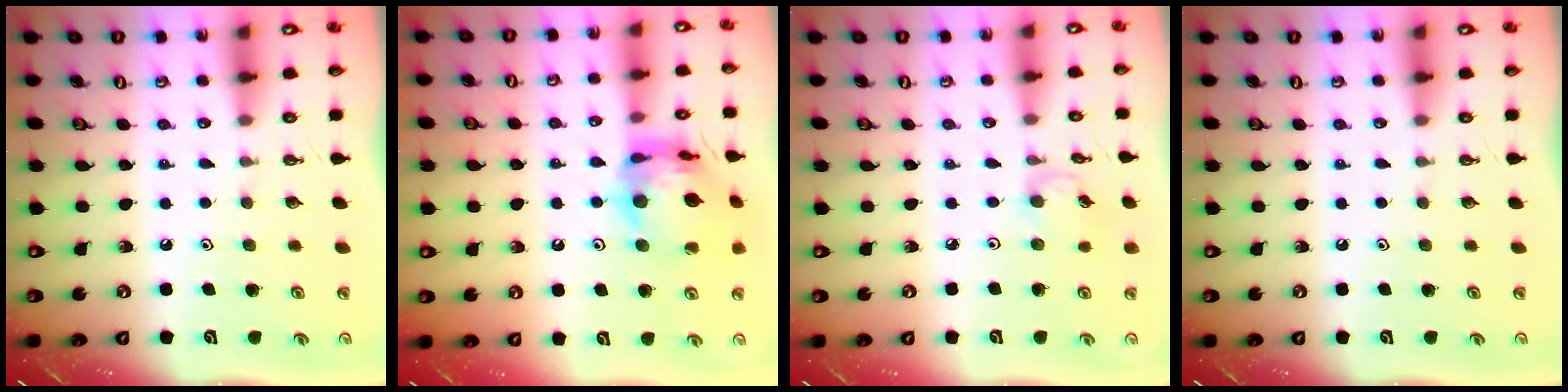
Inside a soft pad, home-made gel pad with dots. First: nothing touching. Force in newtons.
{"total": 15.6, "press": 15.4, "slide": 1.9}
{"total": 3.1, "press": 3.1, "slide": 0.1}
{"total": 0.0}